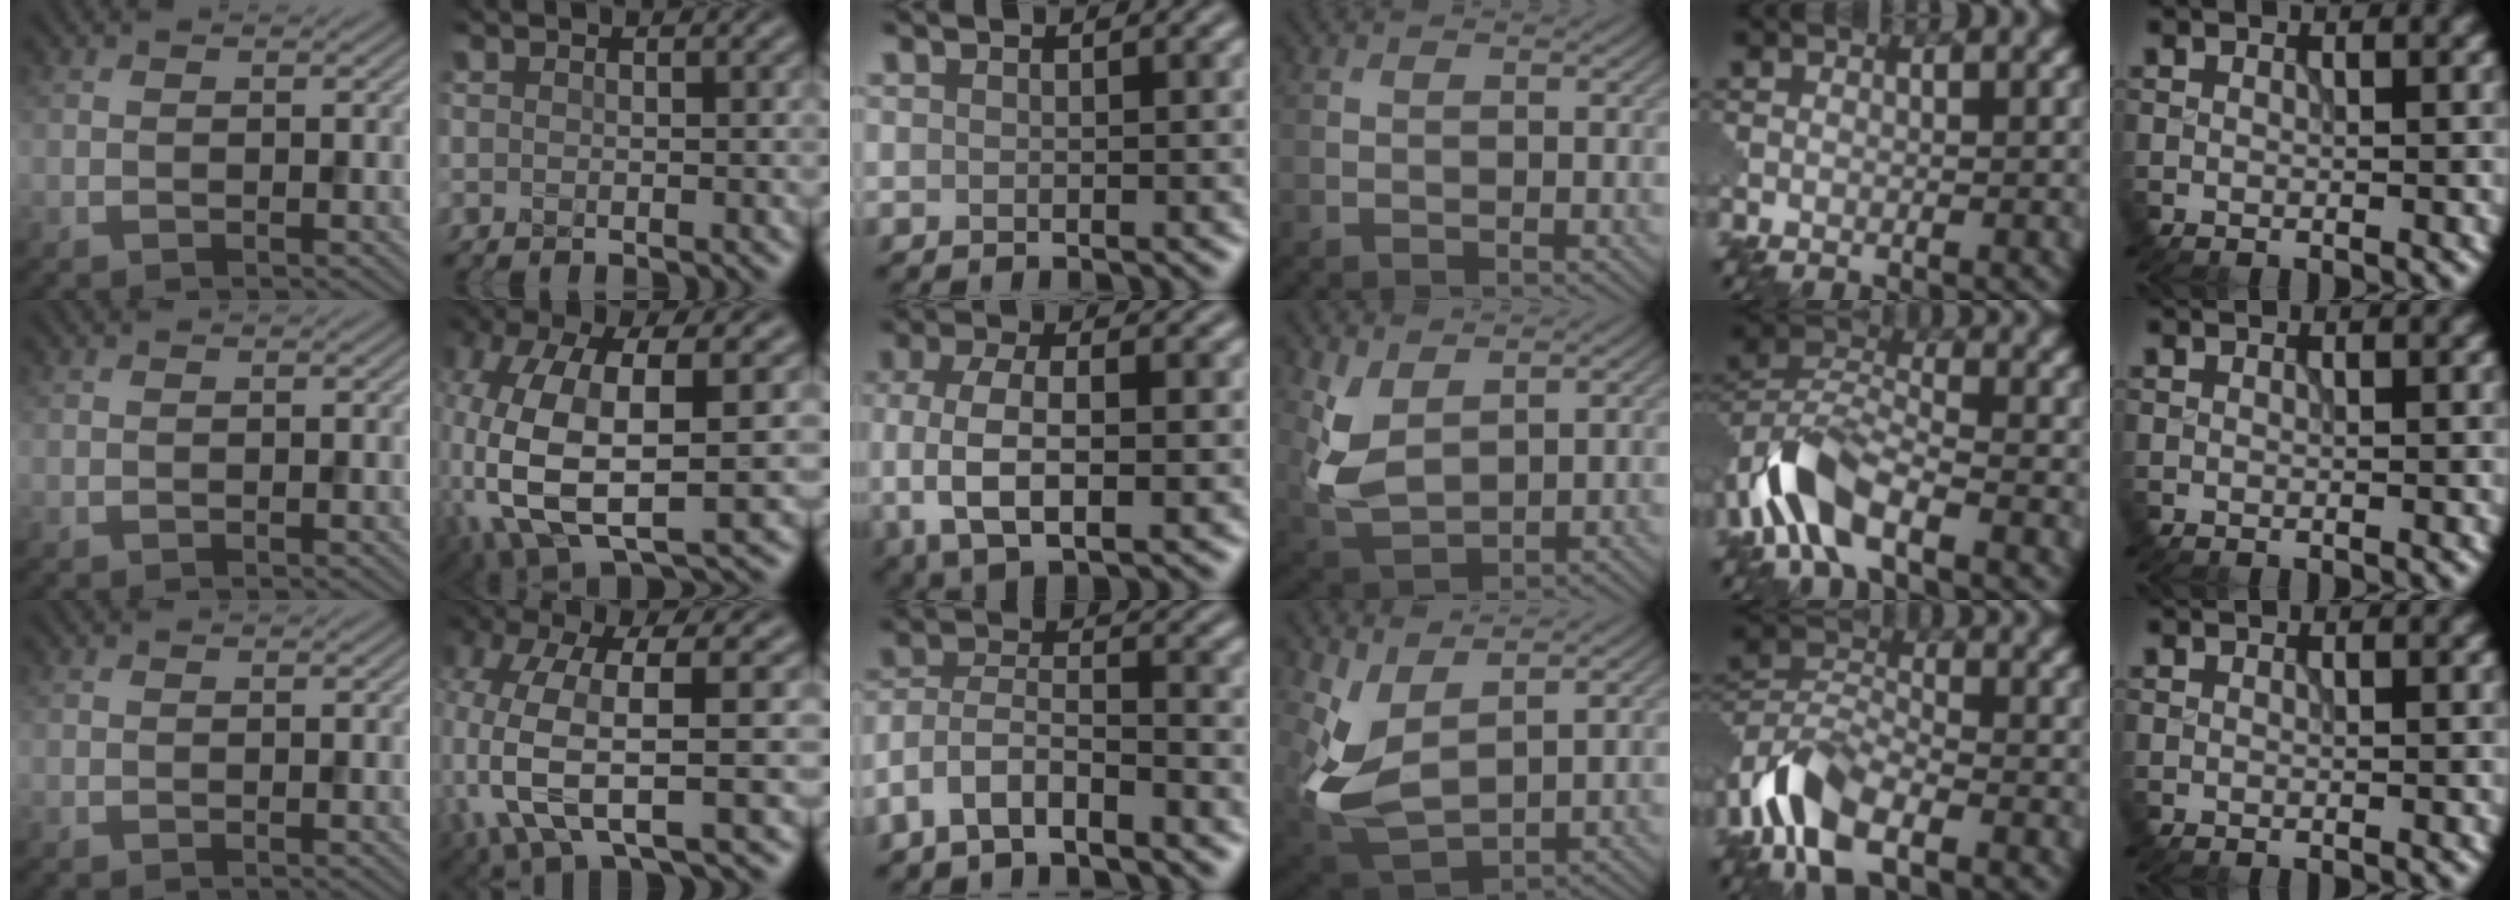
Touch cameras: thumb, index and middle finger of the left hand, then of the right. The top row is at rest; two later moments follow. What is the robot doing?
{"motion": "extract", "object": "pin"}